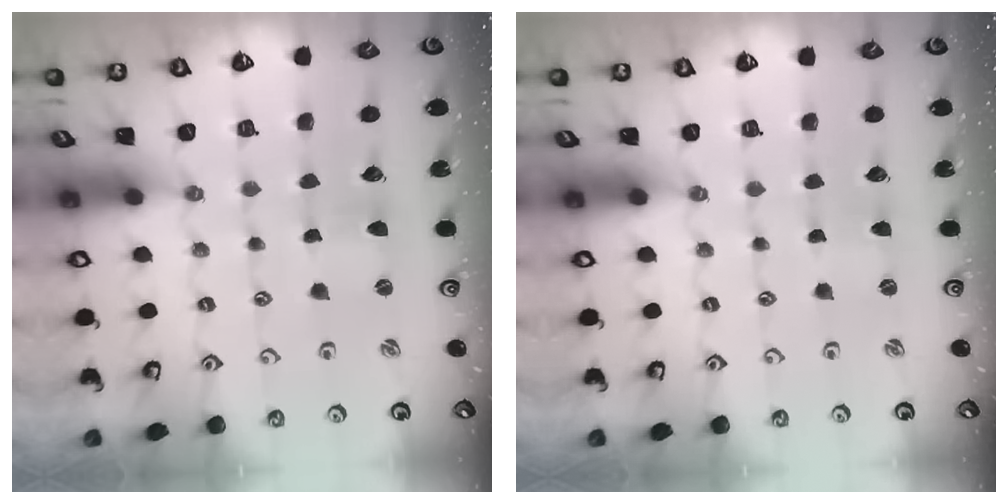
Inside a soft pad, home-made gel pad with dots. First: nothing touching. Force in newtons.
{"total": 0.5, "press": 0.4, "slide": 0.3}